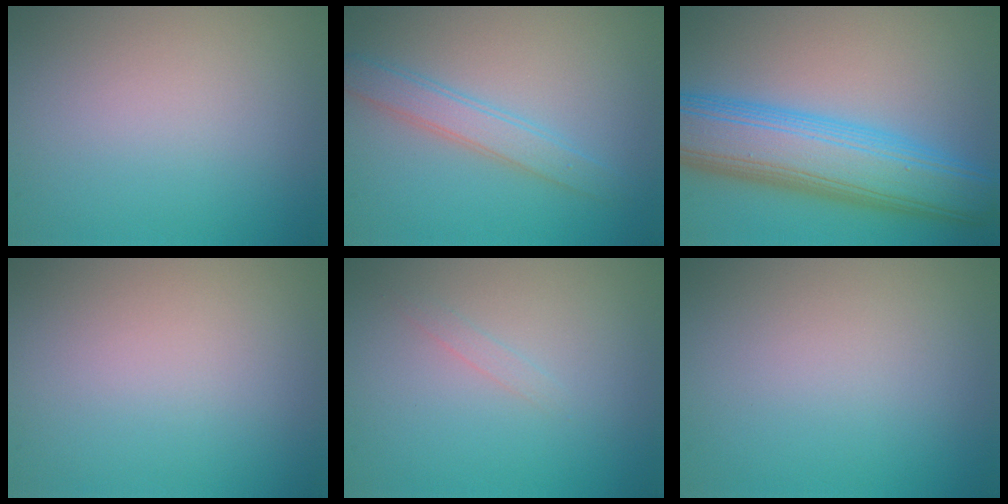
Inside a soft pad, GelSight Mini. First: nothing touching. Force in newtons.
{"total": 2.8, "press": 2.8, "slide": 0.2}
{"total": 10.5, "press": 10.5, "slide": 0.3}
{"total": 0.0}
{"total": 0.7, "press": 0.7, "slide": 0.0}
{"total": 0.0}